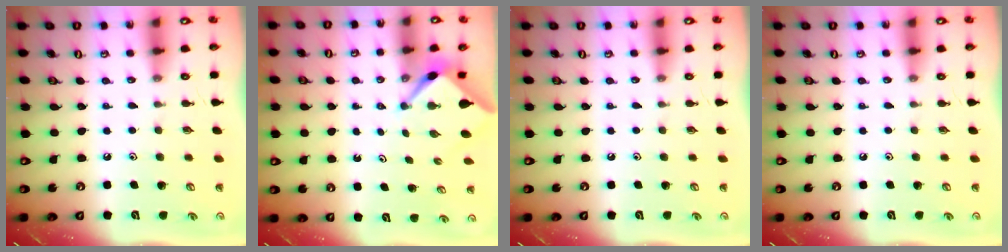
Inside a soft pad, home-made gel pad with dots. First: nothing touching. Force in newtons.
{"total": 2.6, "press": 2.6, "slide": 0.3}
{"total": 0.0}
{"total": 0.0}